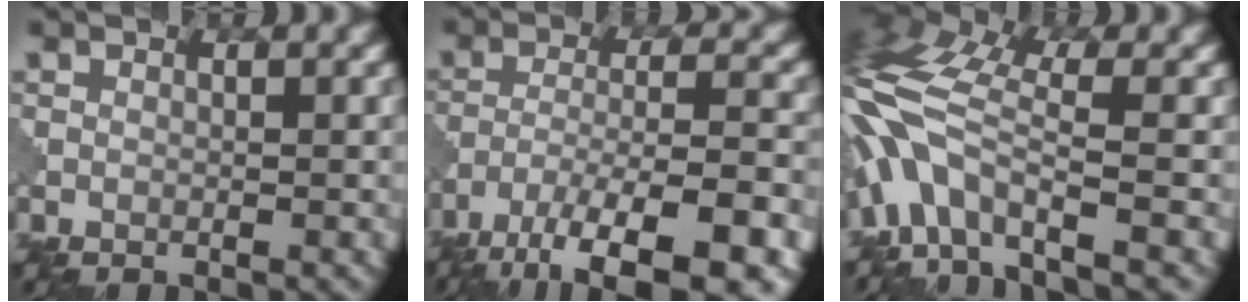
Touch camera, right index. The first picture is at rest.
{"total": 11.8, "force": [-8.4, 2.9, 7.8], "torque": [-0.141, -0.006, -0.128]}
{"total": 8.5, "force": [-3.1, 3.5, 7.1], "torque": [-0.153, 0.017, -0.076]}